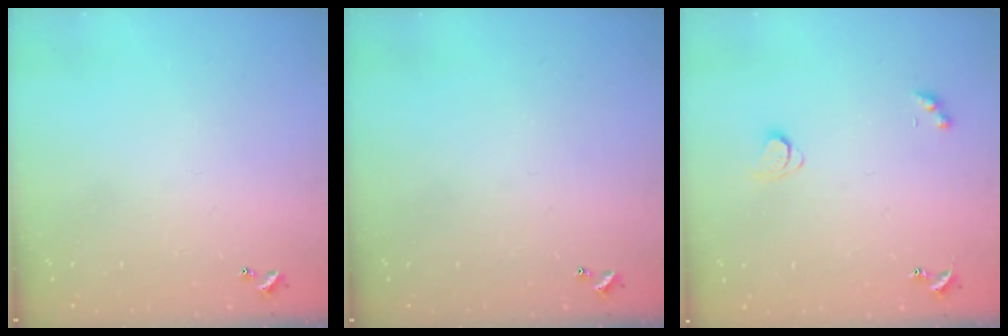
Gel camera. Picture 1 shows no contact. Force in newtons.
{"total": 0.0}
{"total": 1.7, "press": 1.7, "slide": 0.3}